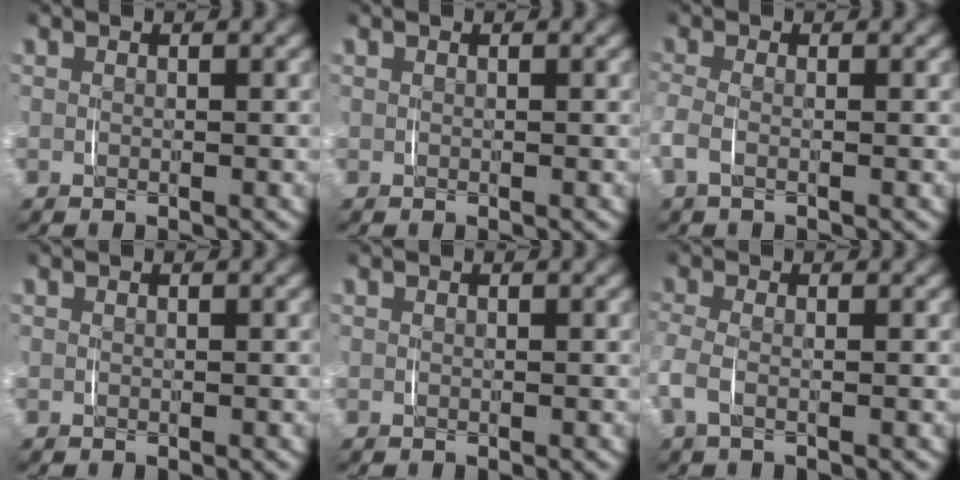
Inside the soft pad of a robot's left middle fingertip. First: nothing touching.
{"total": 0.0}
{"total": 2.2, "force": [-0.8, 1.1, 1.7], "torque": [-0.059, -0.007, -0.015]}
{"total": 0.0}
{"total": 0.0}
{"total": 2.6, "force": [-0.7, 1.3, 2.1], "torque": [-0.070, -0.006, -0.014]}